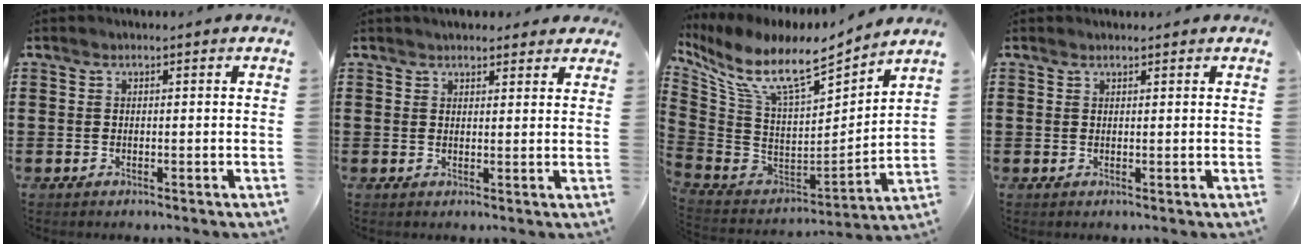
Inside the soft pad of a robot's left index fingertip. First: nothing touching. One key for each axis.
{"total": 2.5, "fx": 2.3, "fy": 0.9, "fz": 0.3, "tx": -0.005, "ty": -0.001, "tz": 0.042}
{"total": 10.7, "fx": 7.6, "fy": 2.9, "fz": 7.0, "tx": -0.164, "ty": -0.056, "tz": 0.131}
{"total": 0.7, "fx": 0.7, "fy": 0.0, "fz": 0.2, "tx": -0.005, "ty": -0.001, "tz": 0.014}